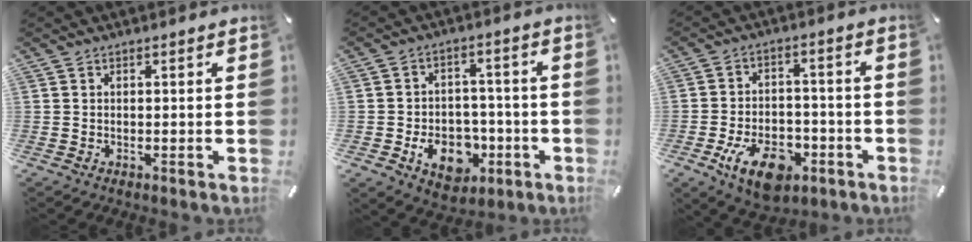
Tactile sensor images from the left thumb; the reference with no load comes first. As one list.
[{"total": 11.3, "force": [-3.9, 8.6, 6.3], "torque": [-0.100, 0.021, -0.063]}, {"total": 12.6, "force": [-6.0, 7.5, 8.3], "torque": [-0.142, 0.025, -0.104]}]